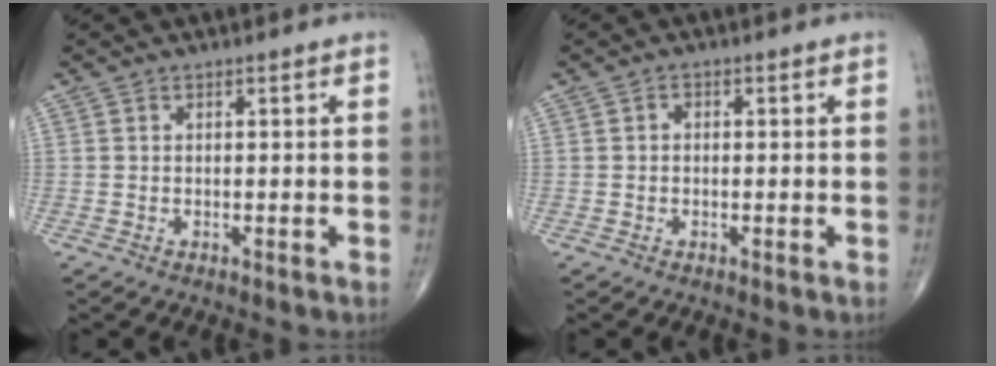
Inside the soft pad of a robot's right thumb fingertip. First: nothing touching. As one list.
[{"total": 0.9, "force": [-0.1, 0.7, 0.5], "torque": [-0.001, 0.004, -0.006]}]